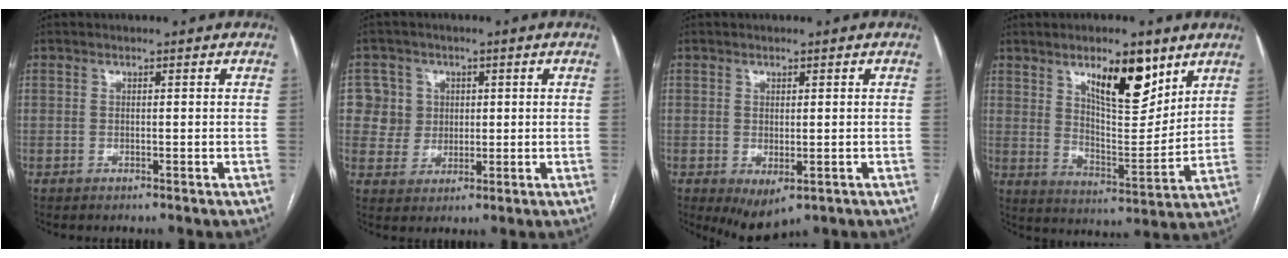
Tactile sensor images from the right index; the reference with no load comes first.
{"total": 5.7, "force": [1.2, 5.6, 0.2], "torque": [0.007, 0.017, 0.027]}
{"total": 4.1, "force": [-1.5, 2.2, 3.2], "torque": [-0.043, -0.012, -0.006]}
{"total": 12.2, "force": [7.1, 3.9, 9.1], "torque": [-0.142, -0.005, 0.123]}